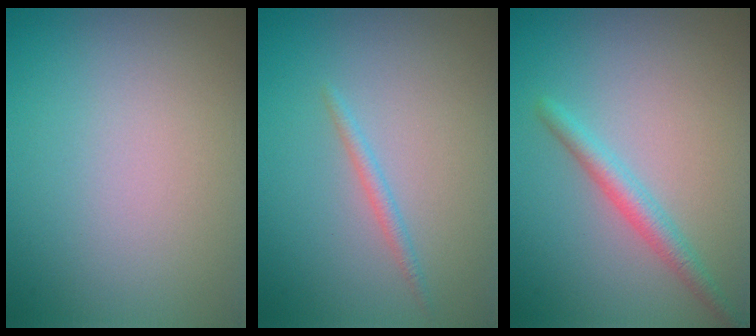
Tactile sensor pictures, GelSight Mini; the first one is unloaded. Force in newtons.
{"total": 1.0, "press": 1.0, "slide": 0.1}
{"total": 2.2, "press": 2.2, "slide": 0.0}